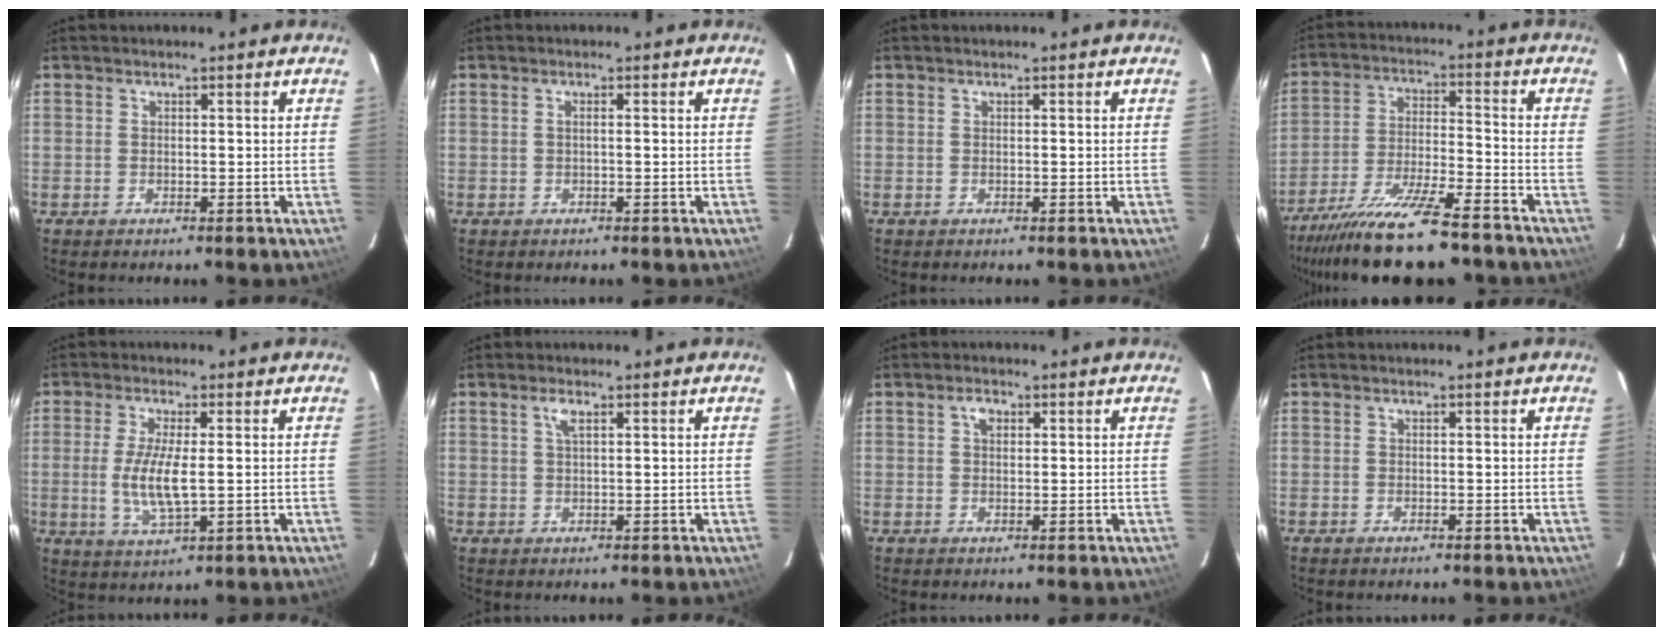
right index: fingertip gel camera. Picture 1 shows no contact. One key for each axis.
{"total": 0.6, "fx": 0.0, "fy": -0.1, "fz": 0.6, "tx": -0.011, "ty": 0.003, "tz": -0.002}
{"total": 0.0}
{"total": 18.8, "fx": -15.6, "fy": 2.9, "fz": 10.0, "tx": -0.204, "ty": -0.040, "tz": -0.260}
{"total": 7.8, "fx": -0.4, "fy": 2.0, "fz": 7.5, "tx": -0.153, "ty": -0.011, "tz": -0.005}
{"total": 2.0, "fx": 1.0, "fy": 0.6, "fz": 1.6, "tx": -0.034, "ty": 0.004, "tz": 0.020}
{"total": 1.9, "fx": 0.7, "fy": 1.3, "fz": 1.3, "tx": -0.023, "ty": 0.007, "tz": 0.013}
{"total": 0.0}